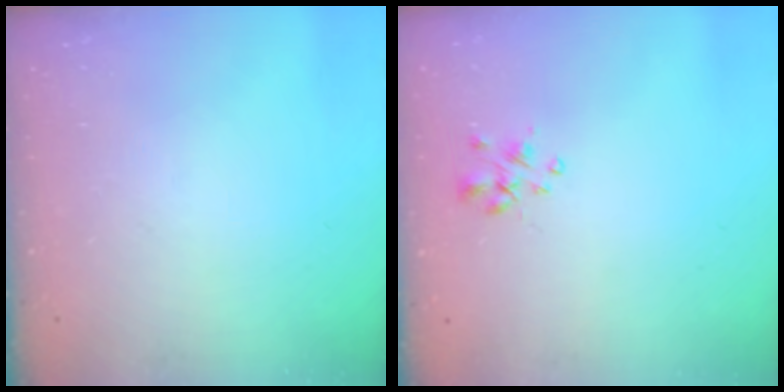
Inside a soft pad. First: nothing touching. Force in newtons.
{"total": 2.5, "press": 2.4, "slide": 0.5}